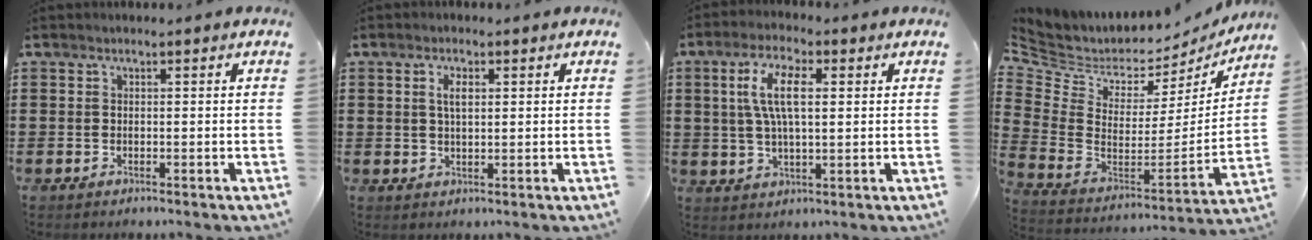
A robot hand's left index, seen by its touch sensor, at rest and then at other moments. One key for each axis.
{"total": 2.0, "fx": 0.6, "fy": 0.8, "fz": 1.7, "tx": -0.037, "ty": 0.005, "tz": 0.009}
{"total": 7.8, "fx": 1.6, "fy": 3.3, "fz": 6.9, "tx": -0.152, "ty": 0.008, "tz": 0.021}
{"total": 4.1, "fx": 2.9, "fy": 2.7, "fz": 1.0, "tx": -0.054, "ty": -0.042, "tz": 0.046}